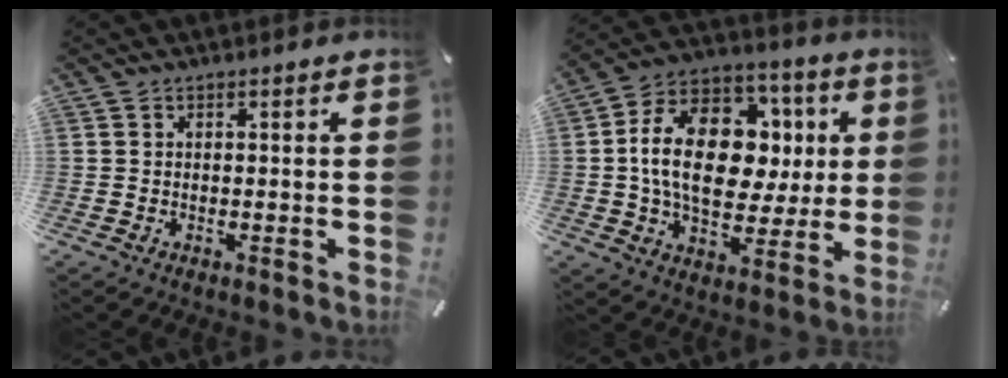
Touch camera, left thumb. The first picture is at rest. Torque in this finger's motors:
{"motor_torque": [1.36, 1.32, 2.07, -0.70, 0.65]}